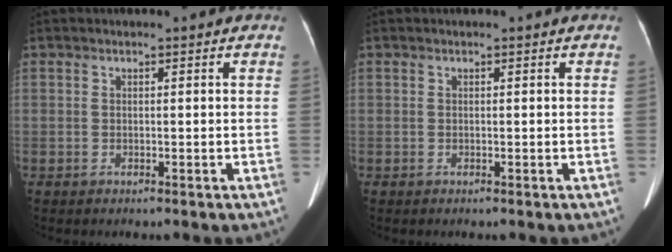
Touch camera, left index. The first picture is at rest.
{"total": 0.0}